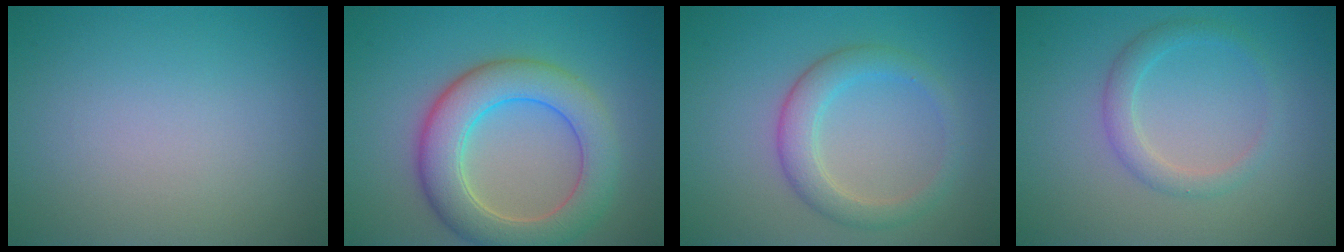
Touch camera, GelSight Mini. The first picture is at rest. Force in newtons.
{"total": 7.1, "press": 7.1, "slide": 0.3}
{"total": 3.3, "press": 3.3, "slide": 0.1}
{"total": 2.1, "press": 2.1, "slide": 0.0}